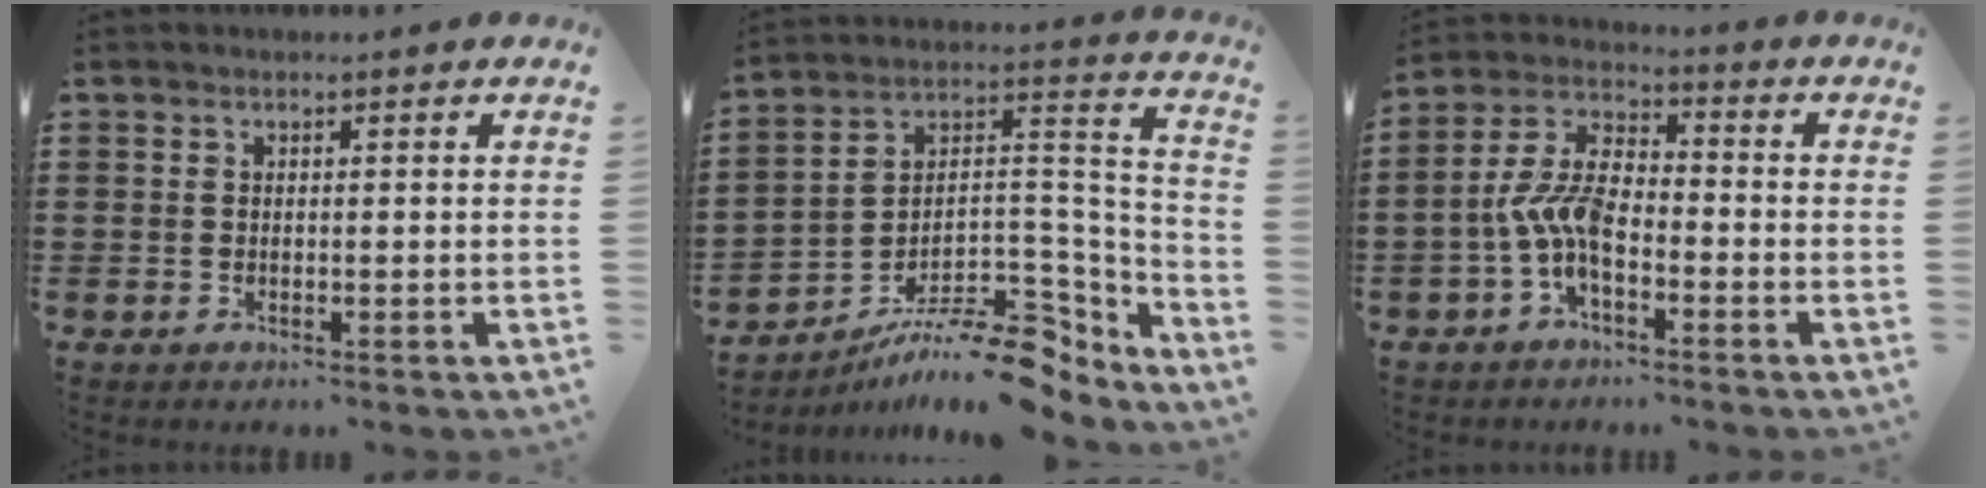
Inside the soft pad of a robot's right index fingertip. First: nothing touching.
{"total": 11.8, "force": [-8.7, 4.3, 6.8], "torque": [-0.096, 0.029, -0.155]}
{"total": 7.9, "force": [-2.8, 3.3, 6.6], "torque": [-0.161, -0.008, -0.058]}